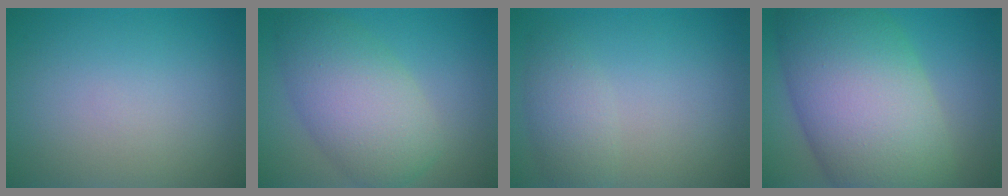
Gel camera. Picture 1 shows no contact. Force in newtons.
{"total": 6.9, "press": 6.9, "slide": 0.4}
{"total": 2.4, "press": 2.4, "slide": 0.1}
{"total": 14.9, "press": 14.8, "slide": 0.4}